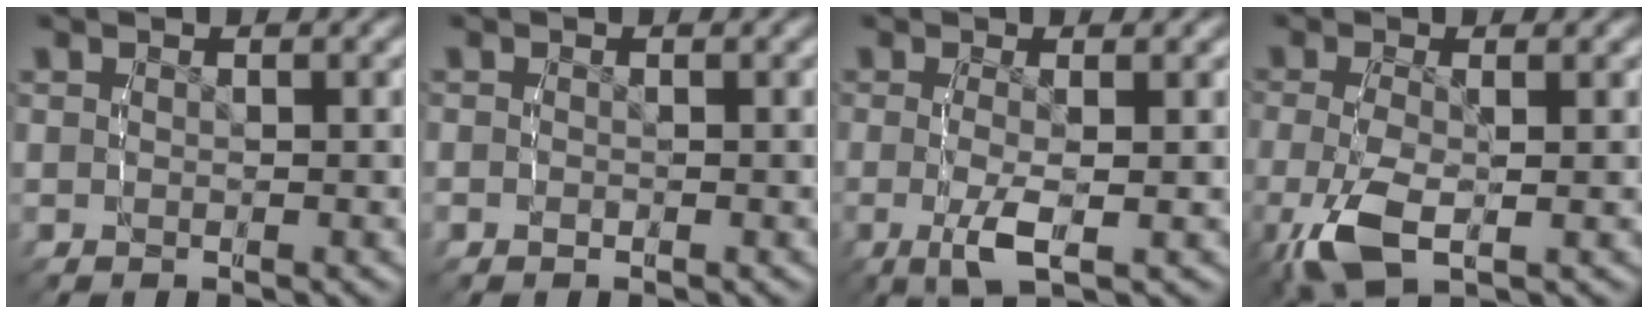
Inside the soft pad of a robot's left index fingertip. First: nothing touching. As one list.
[{"total": 0.6, "force": [-0.3, 0.5, 0.2], "torque": [-0.002, -0.001, -0.005]}, {"total": 3.3, "force": [-1.0, 0.6, 3.2], "torque": [-0.069, -0.019, -0.008]}, {"total": 4.9, "force": [-1.9, 2.0, 4.0], "torque": [-0.097, -0.021, -0.019]}]